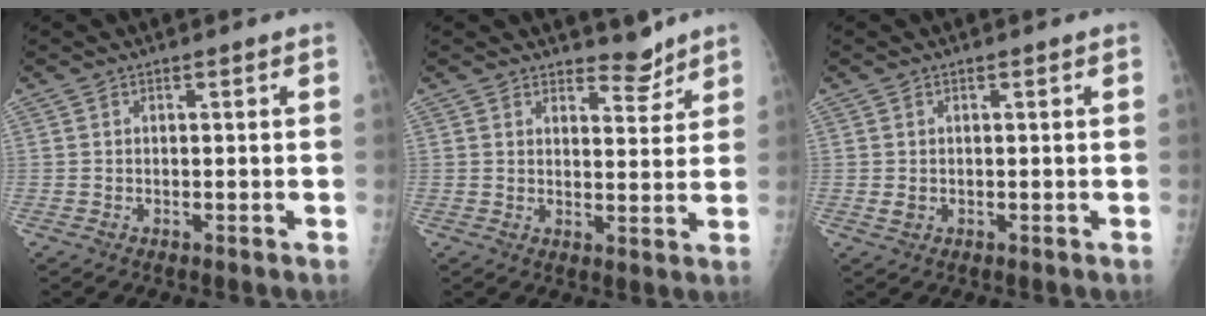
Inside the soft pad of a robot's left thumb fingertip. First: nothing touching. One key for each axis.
{"total": 4.1, "fx": 3.8, "fy": 1.5, "fz": 0.7, "tx": 0.011, "ty": -0.033, "tz": 0.058}
{"total": 1.1, "fx": 0.1, "fy": 0.9, "fz": 0.6, "tx": -0.009, "ty": -0.001, "tz": 0.006}